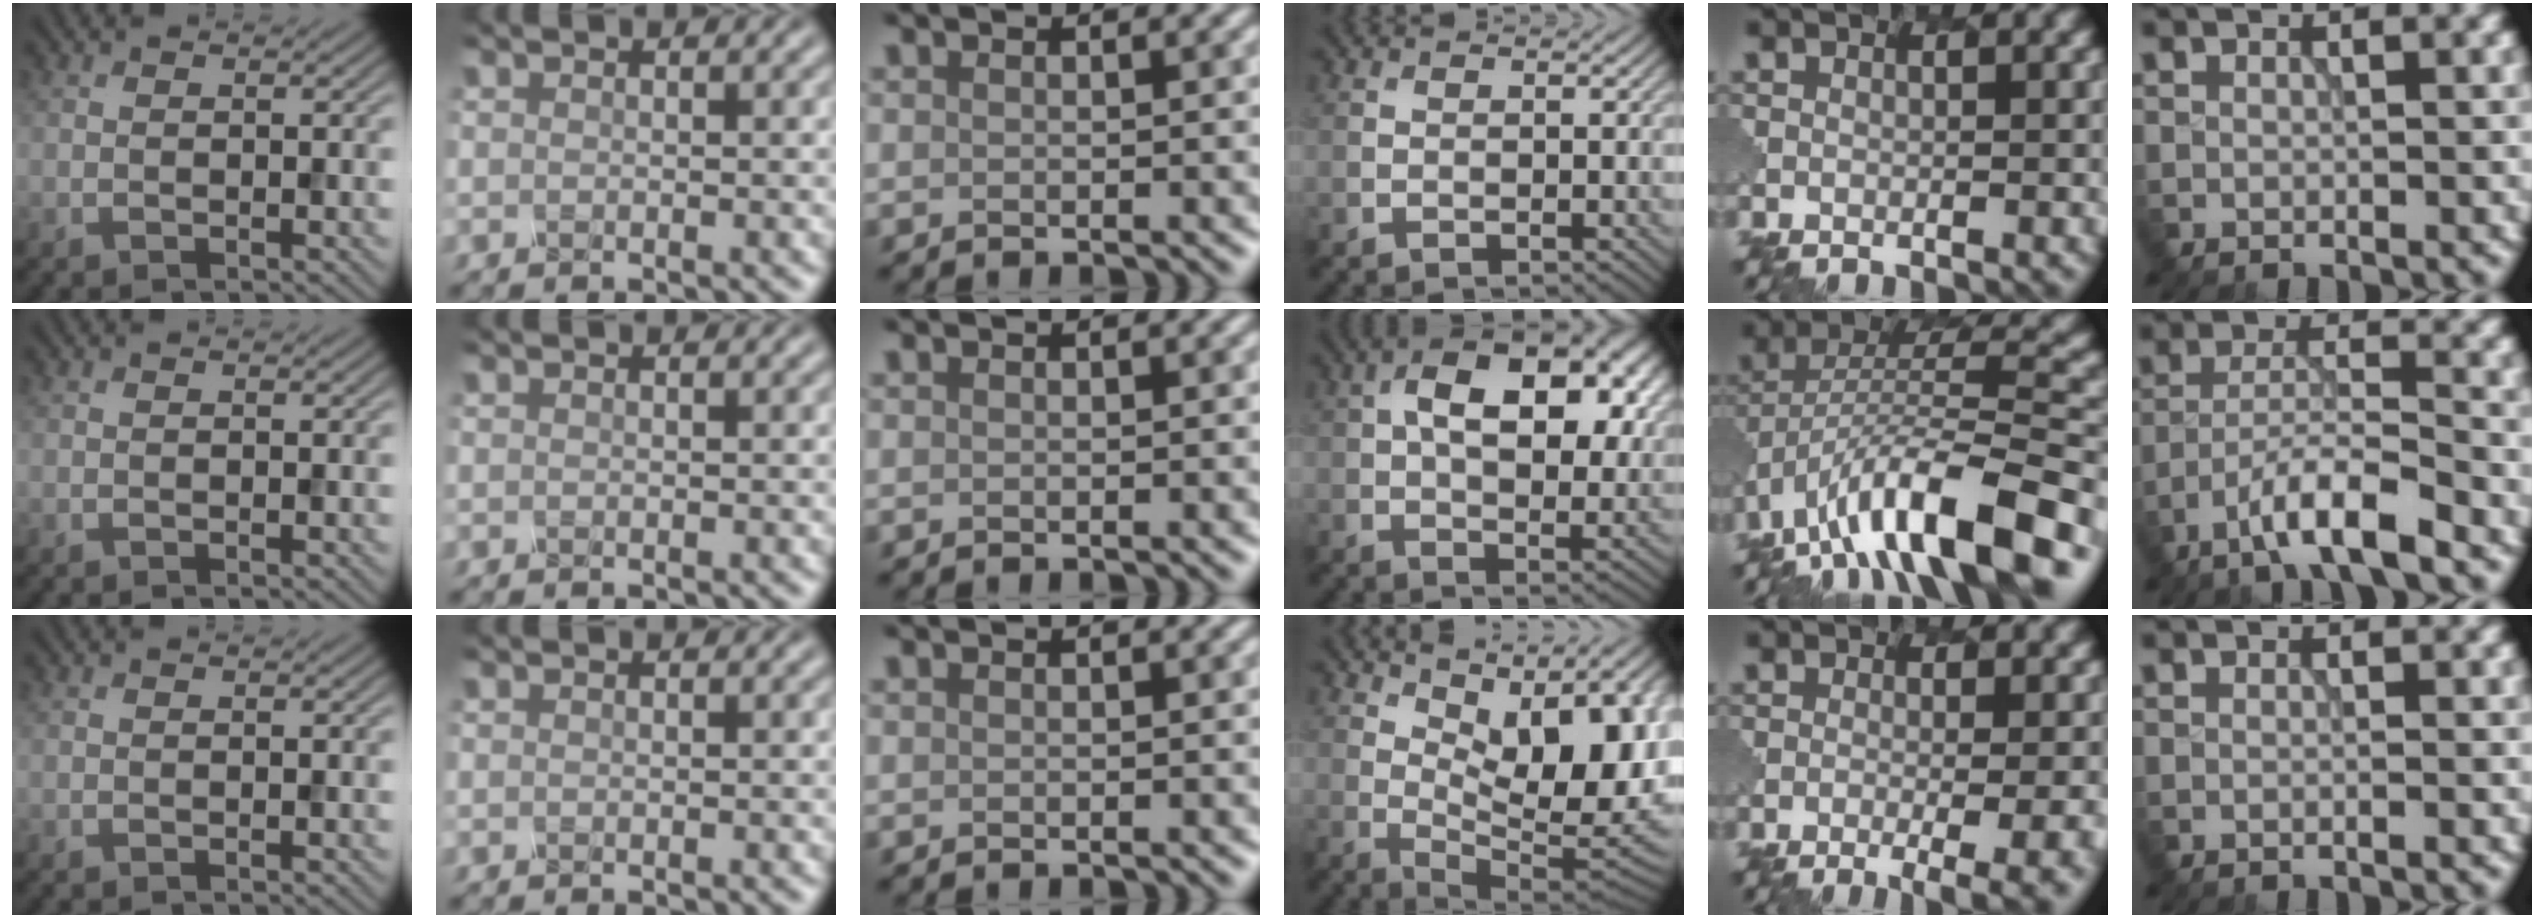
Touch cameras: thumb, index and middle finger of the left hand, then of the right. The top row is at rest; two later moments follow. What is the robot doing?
{"motion": "shake", "object": "salt shaker"}